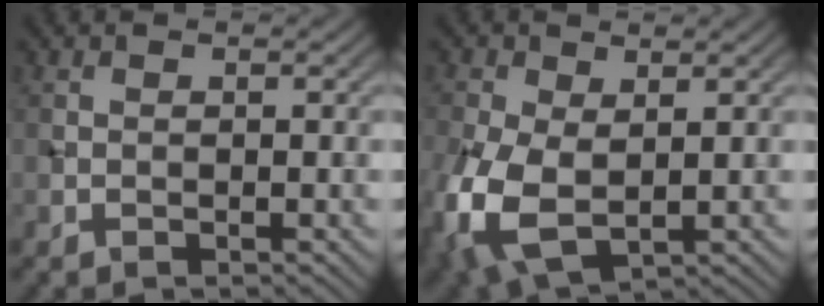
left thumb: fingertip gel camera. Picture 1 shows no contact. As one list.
[{"total": 10.3, "force": [-1.7, 6.2, 8.0], "torque": [-0.234, -0.027, -0.025]}]